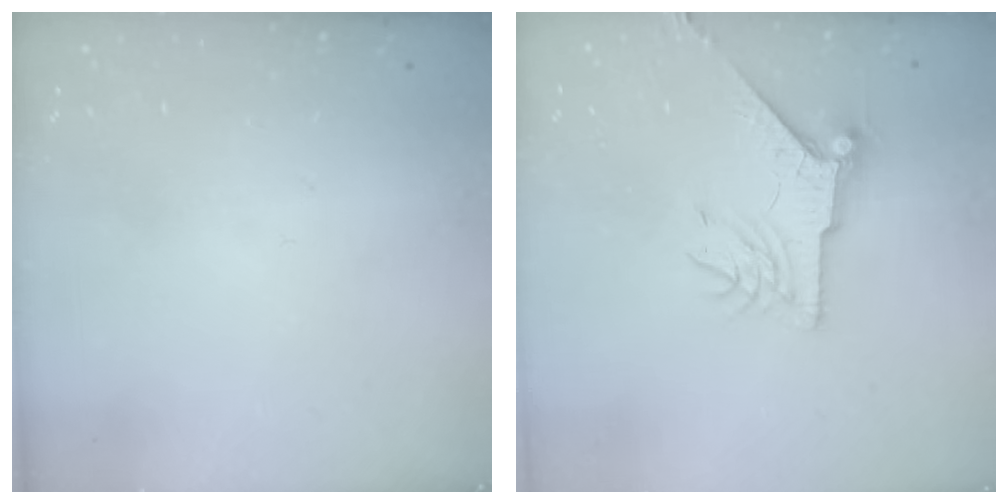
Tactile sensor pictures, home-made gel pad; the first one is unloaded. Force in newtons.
{"total": 8.3, "press": 8.2, "slide": 0.8}